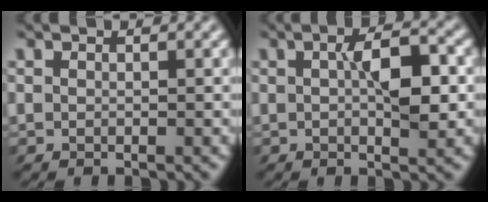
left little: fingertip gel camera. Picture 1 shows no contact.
{"total": 5.2, "force": [0.4, 2.4, 4.5], "torque": [-0.080, 0.004, 0.004]}